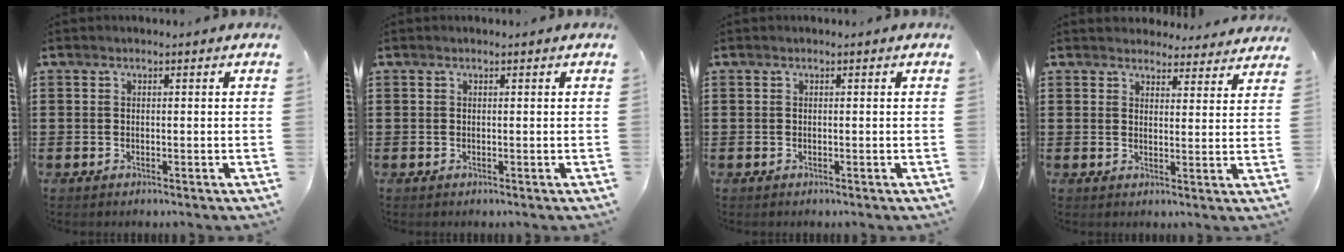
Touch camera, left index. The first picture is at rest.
{"total": 0.0}
{"total": 0.0}
{"total": 4.0, "force": [3.9, 0.7, 0.1], "torque": [-0.007, -0.017, 0.073]}